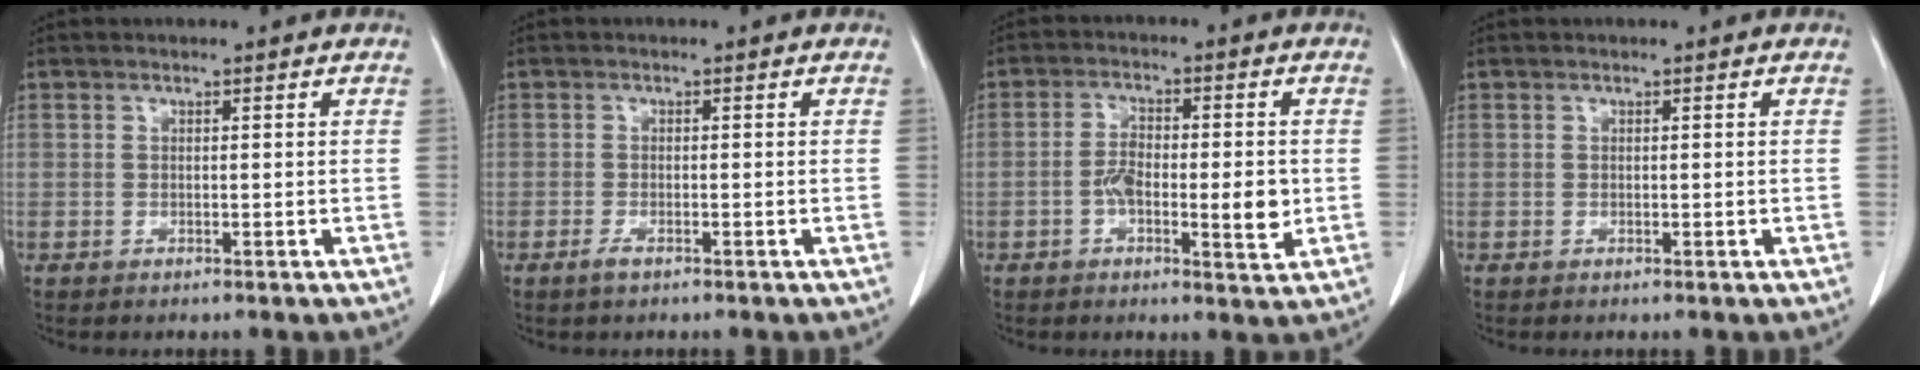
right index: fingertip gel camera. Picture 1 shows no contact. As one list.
[{"total": 1.2, "force": [-0.8, 0.2, 0.9], "torque": [-0.018, -0.002, -0.012]}, {"total": 8.0, "force": [-1.3, 2.6, 7.4], "torque": [-0.120, 0.000, -0.022]}, {"total": 0.0}]